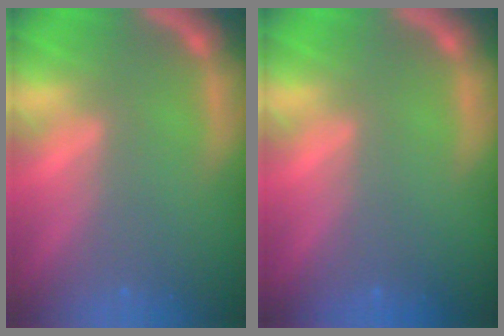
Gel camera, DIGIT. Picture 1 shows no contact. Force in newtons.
{"total": 0.0}